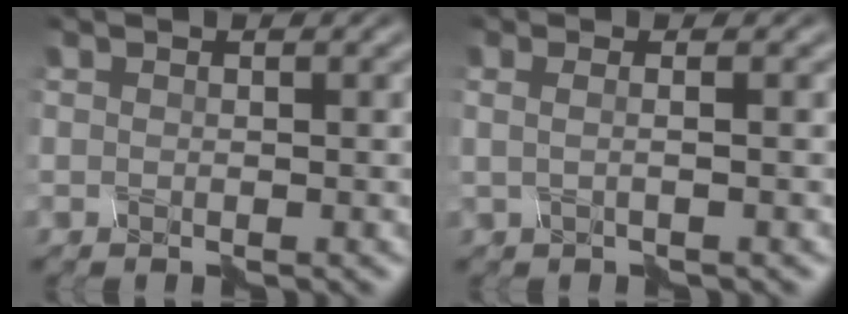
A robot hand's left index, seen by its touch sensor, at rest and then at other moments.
{"total": 2.6, "force": [0.2, 1.4, 2.2], "torque": [-0.020, 0.019, -0.024]}